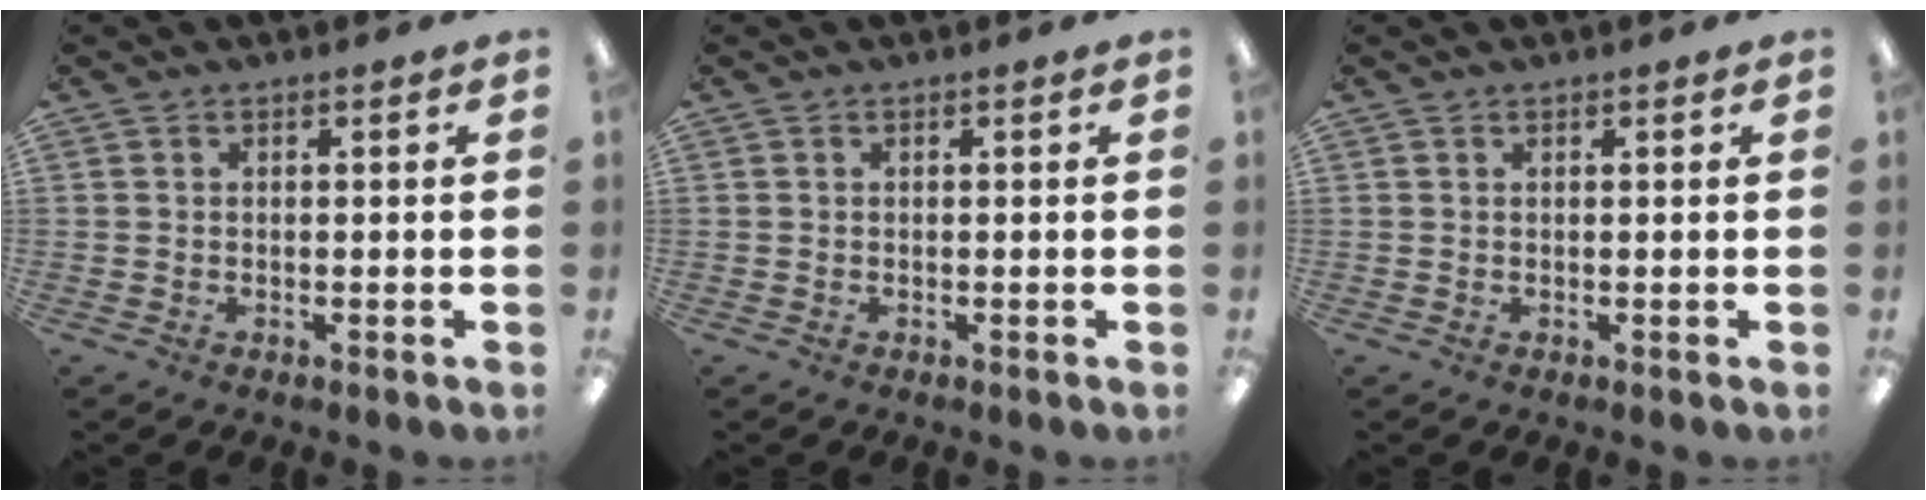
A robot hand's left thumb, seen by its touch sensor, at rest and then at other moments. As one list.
[{"total": 0.0}, {"total": 0.0}]